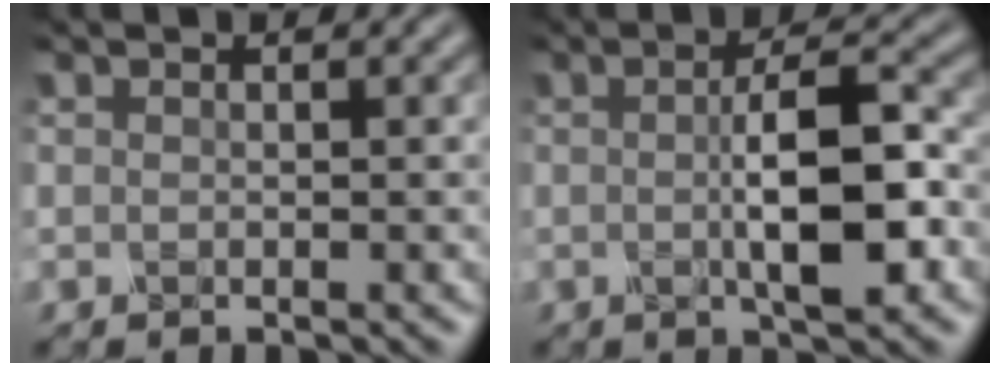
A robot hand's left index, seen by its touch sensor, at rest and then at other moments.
{"total": 6.5, "force": [-0.4, 1.7, 6.3], "torque": [-0.106, 0.003, -0.007]}